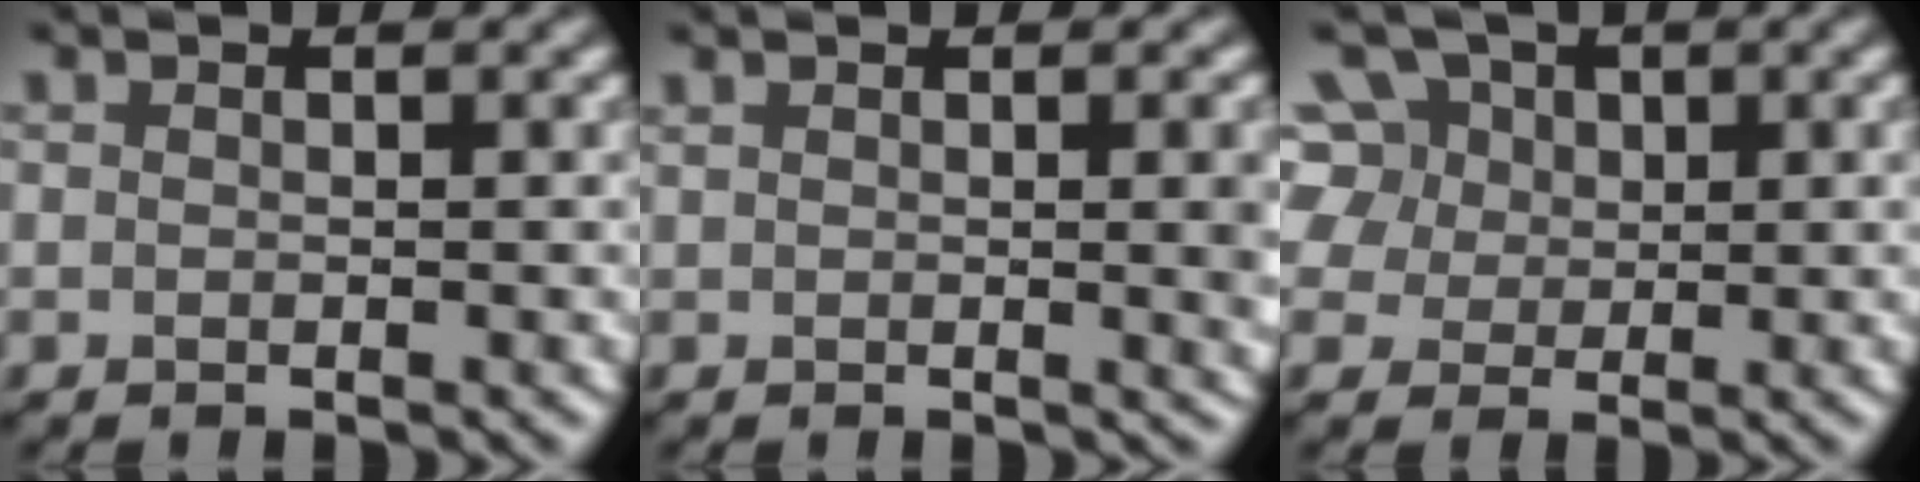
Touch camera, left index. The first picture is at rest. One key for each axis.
{"total": 3.6, "fx": 0.8, "fy": 1.1, "fz": 3.3, "tx": -0.043, "ty": 0.002, "tz": 0.014}
{"total": 10.9, "fx": 5.2, "fy": 7.9, "fz": 5.4, "tx": -0.117, "ty": 0.034, "tz": 0.071}